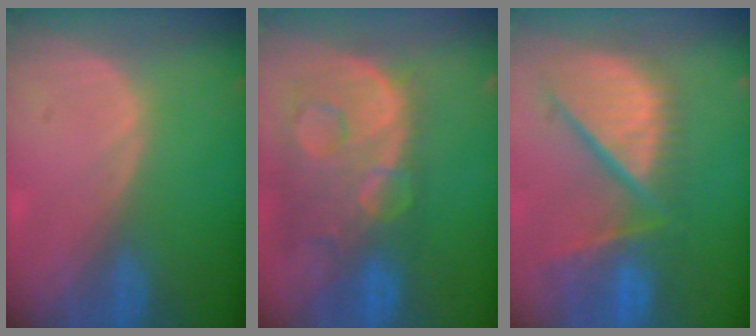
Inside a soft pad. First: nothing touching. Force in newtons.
{"total": 13.7, "press": 11.1, "slide": 8.0}
{"total": 13.1, "press": 10.8, "slide": 7.3}